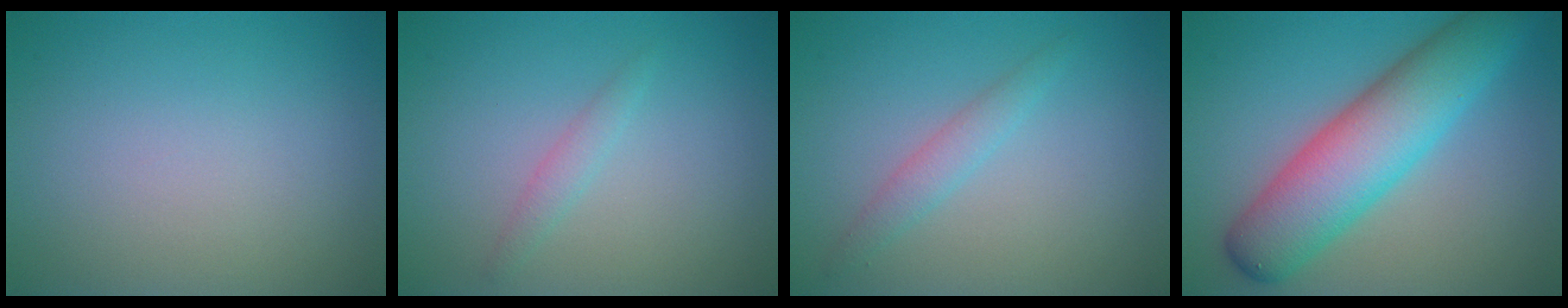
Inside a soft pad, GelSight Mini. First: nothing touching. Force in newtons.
{"total": 1.2, "press": 1.2, "slide": 0.0}
{"total": 1.7, "press": 1.7, "slide": 0.0}
{"total": 8.5, "press": 8.5, "slide": 0.1}